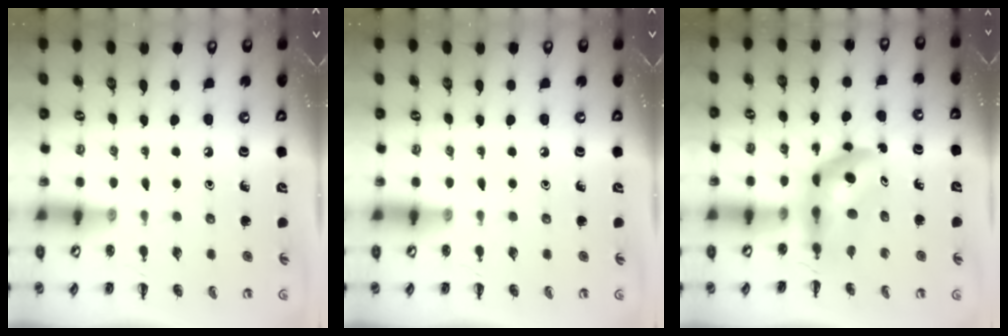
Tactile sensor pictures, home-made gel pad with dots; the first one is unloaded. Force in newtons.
{"total": 0.0}
{"total": 6.1, "press": 5.8, "slide": 1.9}